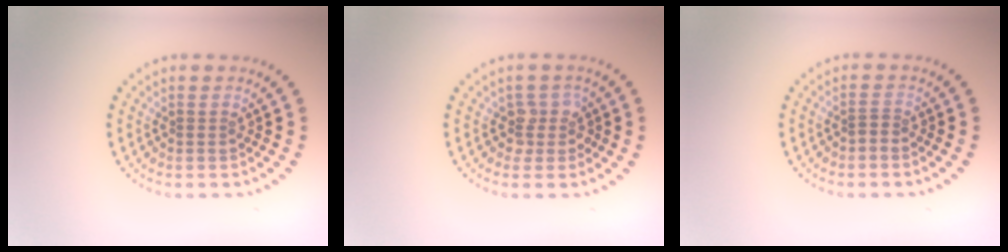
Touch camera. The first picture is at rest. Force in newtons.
{"total": 2.0, "press": 1.6, "slide": 1.2}
{"total": 0.6, "press": 0.4, "slide": 0.5}